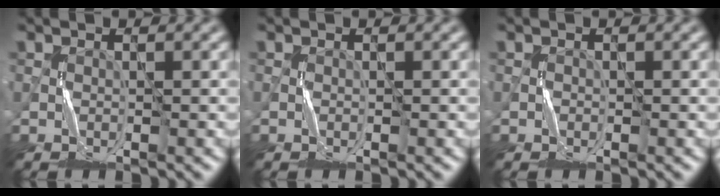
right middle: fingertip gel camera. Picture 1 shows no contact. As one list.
[{"total": 0.0}, {"total": 0.5, "force": [-0.3, 0.4, 0.0], "torque": [-0.001, 0.002, -0.005]}]